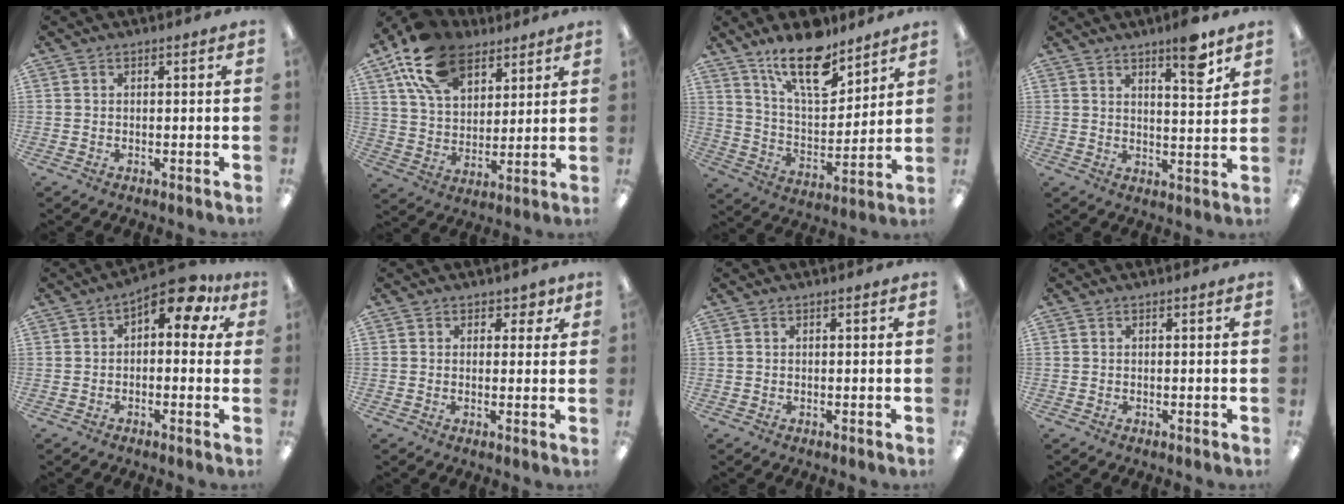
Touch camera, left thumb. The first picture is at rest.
{"total": 17.6, "force": [10.6, 10.3, 9.5], "torque": [-0.180, -0.029, 0.199]}
{"total": 17.0, "force": [12.3, 6.4, 9.8], "torque": [-0.155, -0.073, 0.209]}
{"total": 8.0, "force": [5.7, 1.6, 5.3], "torque": [-0.062, -0.038, 0.088]}
{"total": 9.0, "force": [4.0, 4.1, 6.9], "torque": [-0.090, -0.021, 0.060]}
{"total": 2.8, "force": [1.5, 2.2, 0.9], "torque": [0.005, -0.002, 0.022]}
{"total": 0.0}
{"total": 0.0}